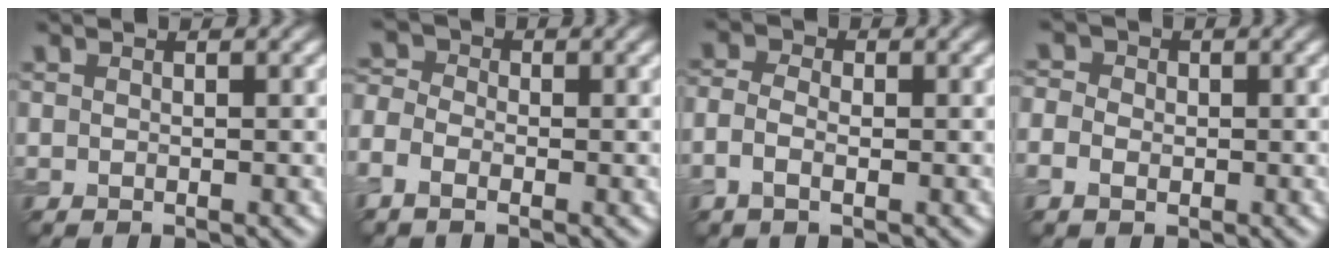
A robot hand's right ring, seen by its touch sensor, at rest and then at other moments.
{"total": 3.0, "force": [-1.4, 2.0, 1.8], "torque": [-0.035, 0.003, -0.035]}
{"total": 2.4, "force": [-0.9, 1.4, 1.7], "torque": [-0.035, 0.000, -0.023]}
{"total": 3.3, "force": [-0.3, 2.9, 1.6], "torque": [-0.016, 0.012, -0.027]}